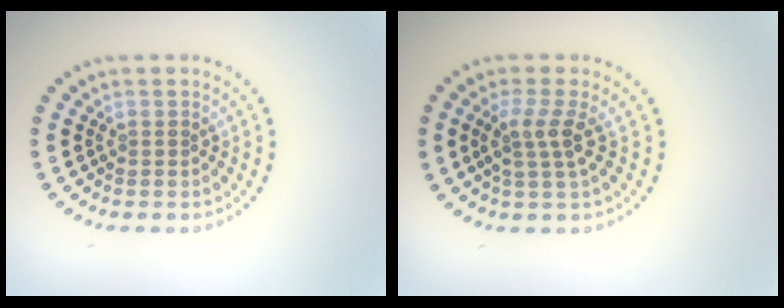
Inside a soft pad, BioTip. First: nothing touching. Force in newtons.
{"total": 2.7, "press": 2.0, "slide": 1.8}